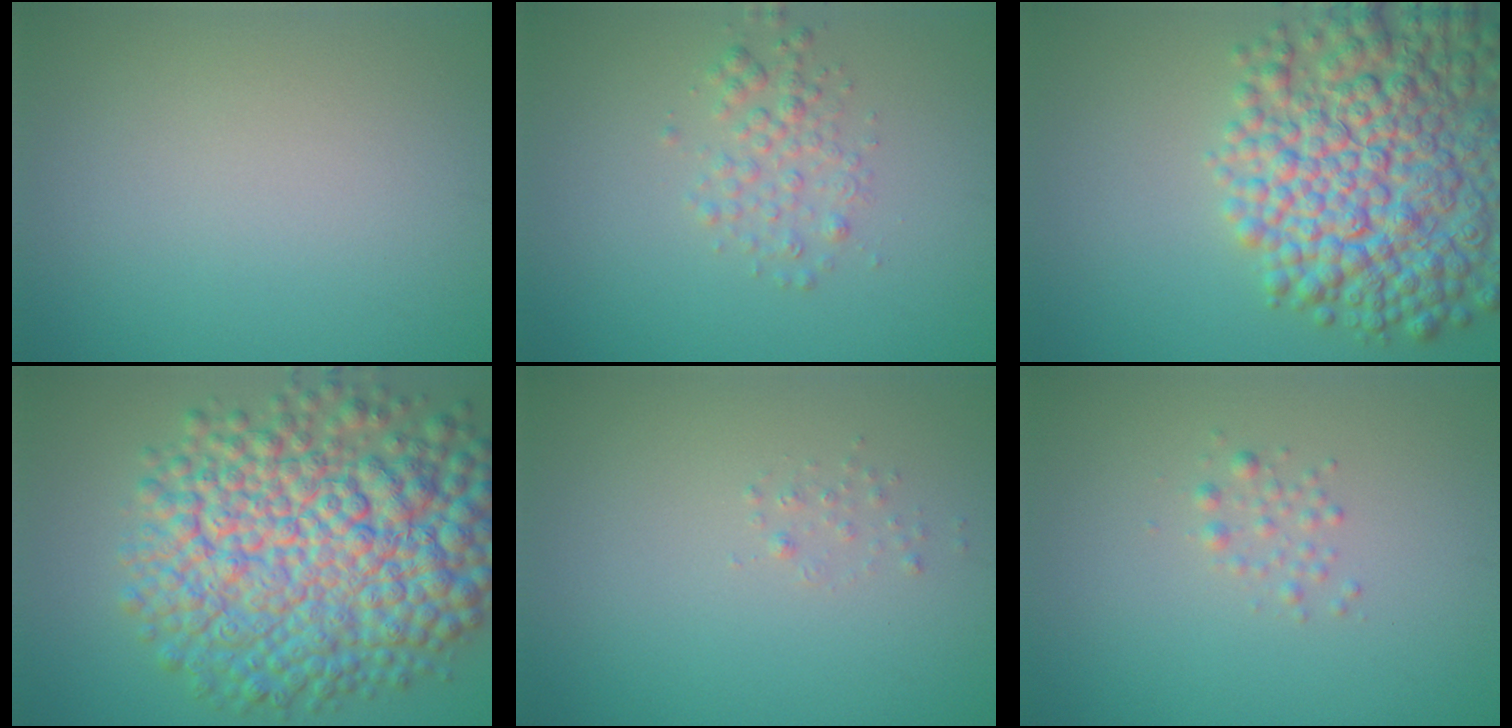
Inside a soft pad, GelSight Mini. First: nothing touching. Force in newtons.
{"total": 2.1, "press": 2.1, "slide": 0.1}
{"total": 11.2, "press": 11.2, "slide": 0.4}
{"total": 13.4, "press": 13.4, "slide": 0.2}
{"total": 0.6, "press": 0.6, "slide": 0.0}
{"total": 1.1, "press": 1.1, "slide": 0.0}